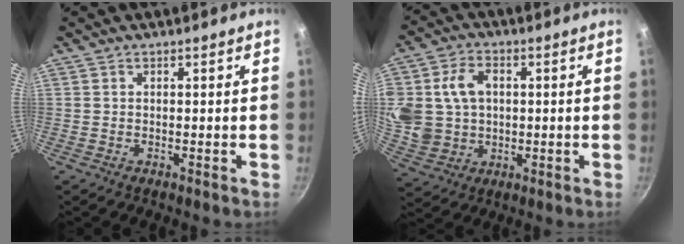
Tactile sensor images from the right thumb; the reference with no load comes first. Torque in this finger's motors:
{"motor_torque": [-0.15, 0.65, 0.57, 0.80, 0.17]}